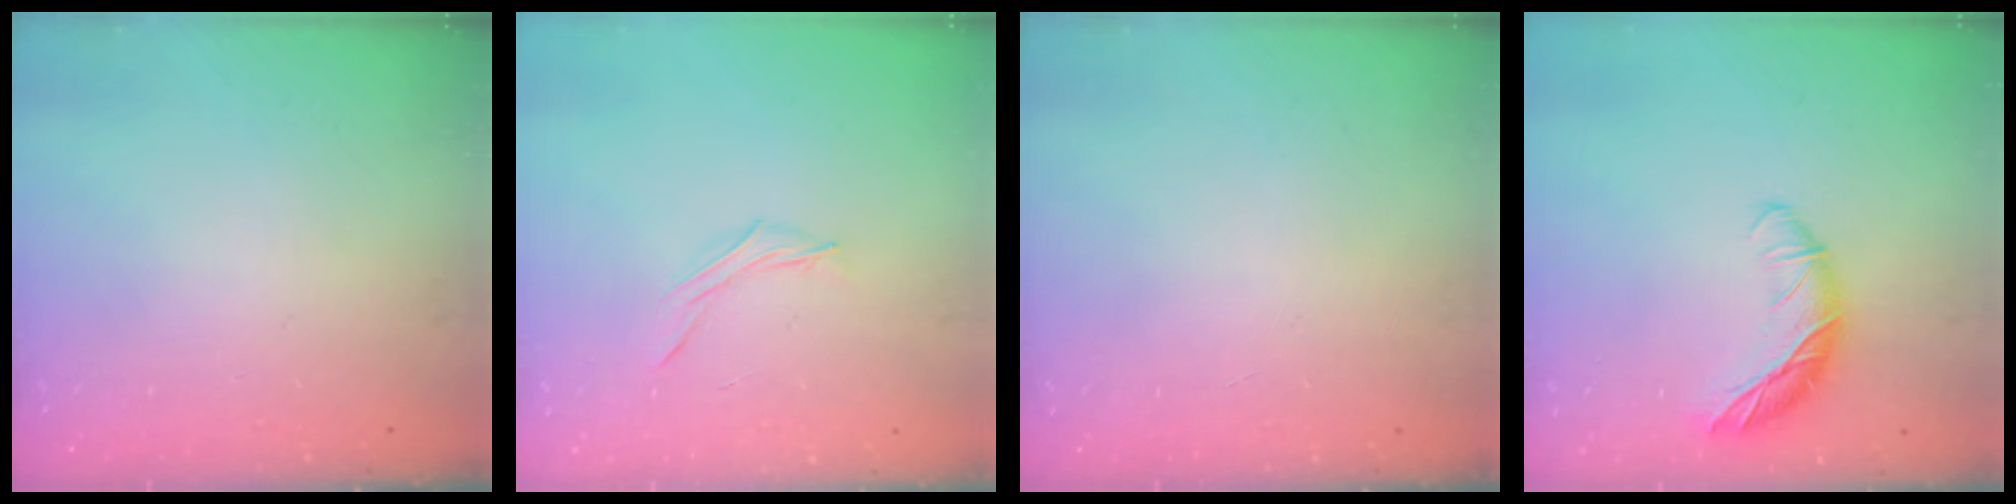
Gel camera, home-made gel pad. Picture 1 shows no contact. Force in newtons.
{"total": 4.9, "press": 4.7, "slide": 1.4}
{"total": 0.0}
{"total": 12.4, "press": 12.4, "slide": 0.5}